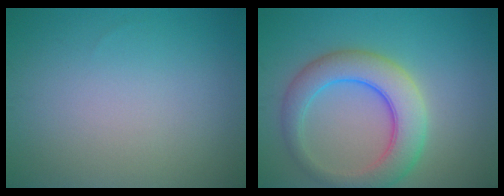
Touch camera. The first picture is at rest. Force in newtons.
{"total": 6.4, "press": 6.4, "slide": 0.2}